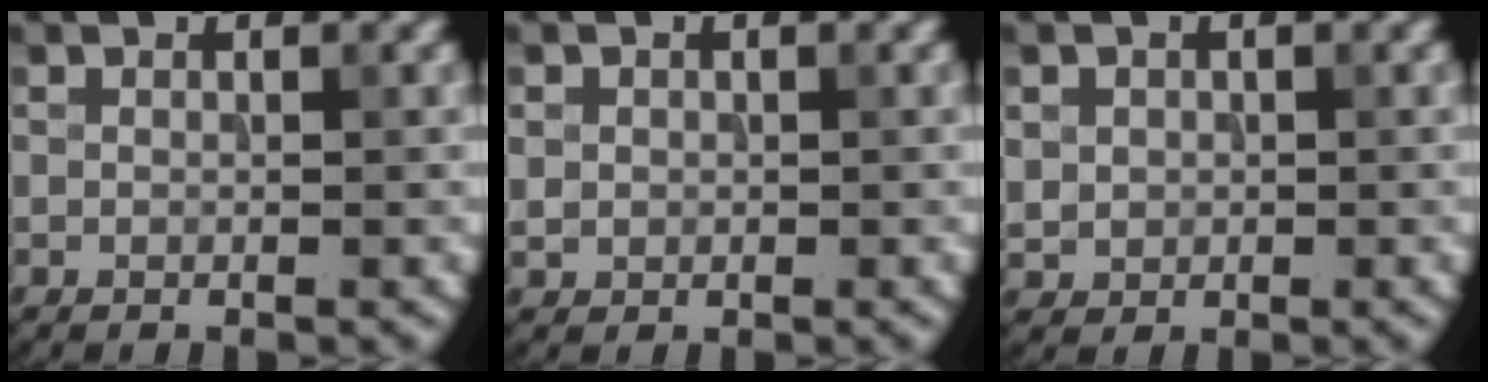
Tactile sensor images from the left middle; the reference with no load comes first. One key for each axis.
{"total": 1.1, "fx": 0.1, "fy": 1.1, "fz": 0.3, "tx": 0.000, "ty": -0.004, "tz": 0.003}
{"total": 1.6, "fx": 0.1, "fy": 1.6, "fz": 0.4, "tx": -0.005, "ty": -0.006, "tz": 0.008}